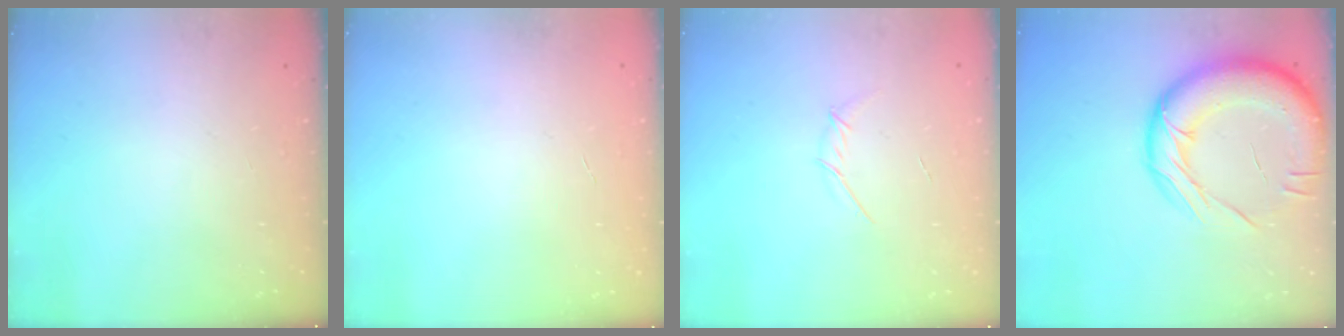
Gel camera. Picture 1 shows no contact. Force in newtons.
{"total": 0.0}
{"total": 3.4, "press": 3.3, "slide": 0.9}
{"total": 21.8, "press": 21.6, "slide": 2.8}